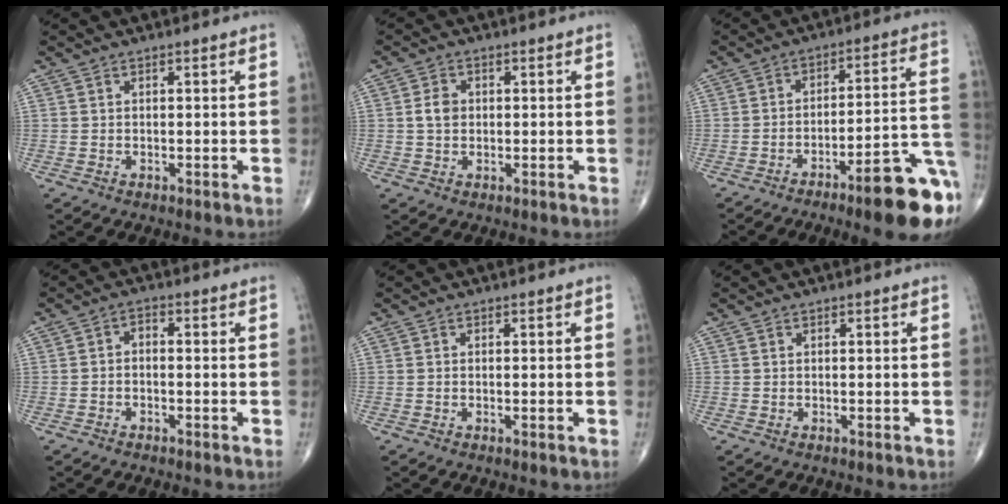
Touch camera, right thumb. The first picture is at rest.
{"total": 3.1, "force": [0.2, 2.4, 2.0], "torque": [-0.034, 0.005, 0.001]}
{"total": 16.0, "force": [-8.0, 2.8, 13.5], "torque": [-0.136, 0.060, -0.111]}
{"total": 2.0, "force": [-0.6, 1.1, 1.5], "torque": [-0.021, 0.018, -0.018]}
{"total": 0.5, "force": [-0.2, 0.0, 0.5], "torque": [-0.012, -0.001, -0.003]}
{"total": 0.0}